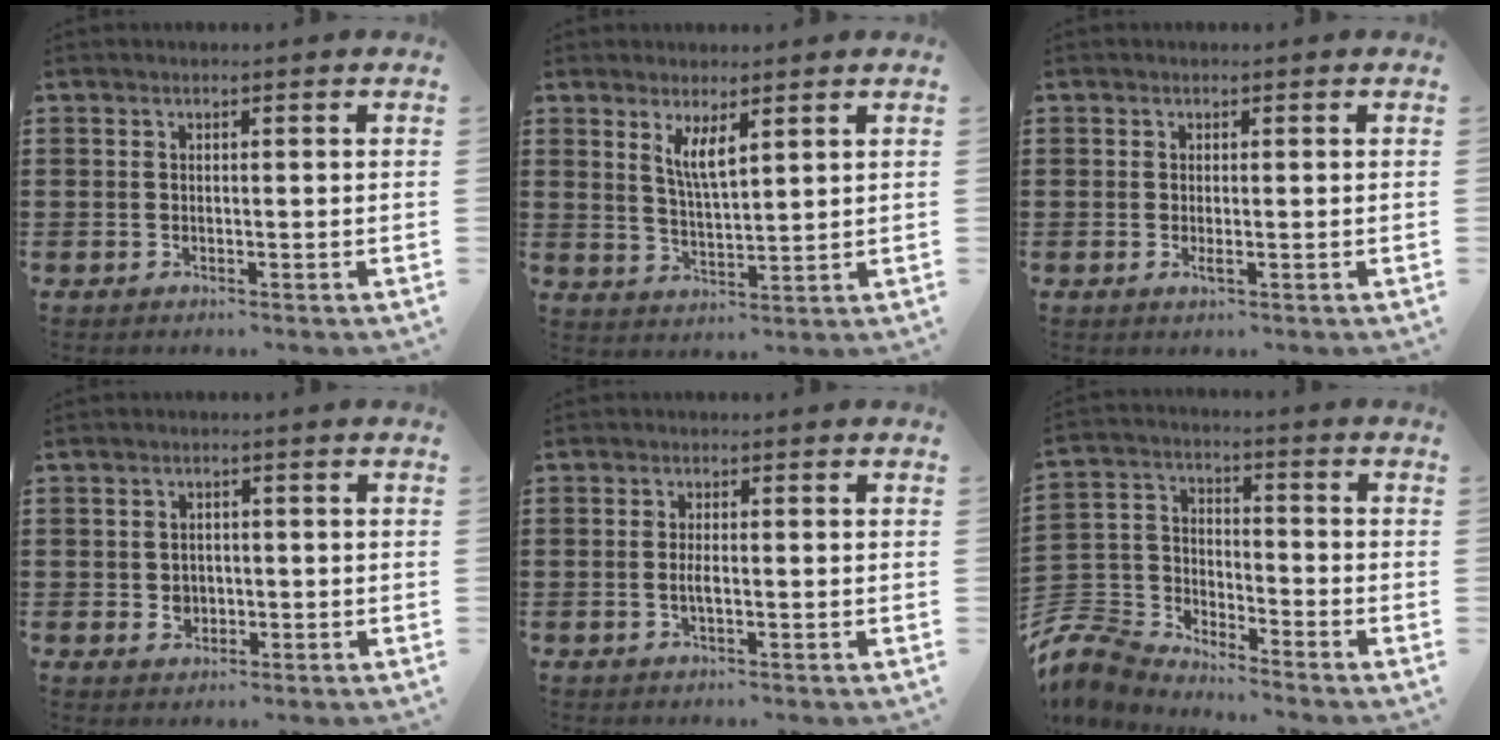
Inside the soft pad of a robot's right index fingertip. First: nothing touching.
{"total": 4.4, "force": [2.4, 1.1, 3.5], "torque": [-0.074, 0.003, 0.043]}
{"total": 1.0, "force": [-0.2, 0.2, 0.9], "torque": [-0.017, -0.004, -0.002]}
{"total": 2.2, "force": [-0.4, 2.0, 0.9], "torque": [-0.016, 0.002, -0.012]}
{"total": 1.7, "force": [-0.3, 0.4, 1.6], "torque": [-0.037, -0.003, -0.008]}
{"total": 6.5, "force": [-6.1, 2.0, 1.1], "torque": [-0.059, -0.004, -0.131]}